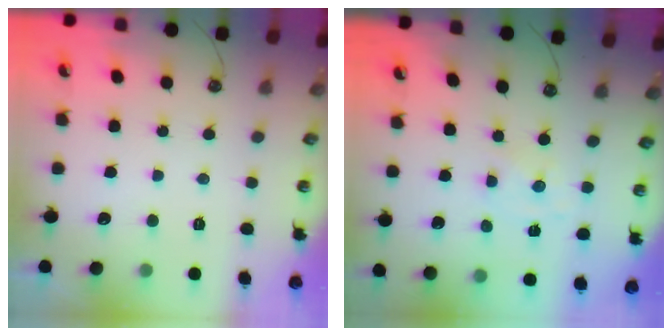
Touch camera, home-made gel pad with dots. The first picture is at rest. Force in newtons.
{"total": 0.6, "press": 0.6, "slide": 0.2}